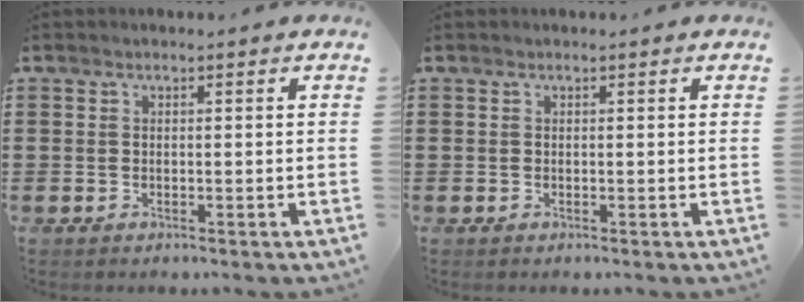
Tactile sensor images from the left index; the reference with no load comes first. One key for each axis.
{"total": 0.0}